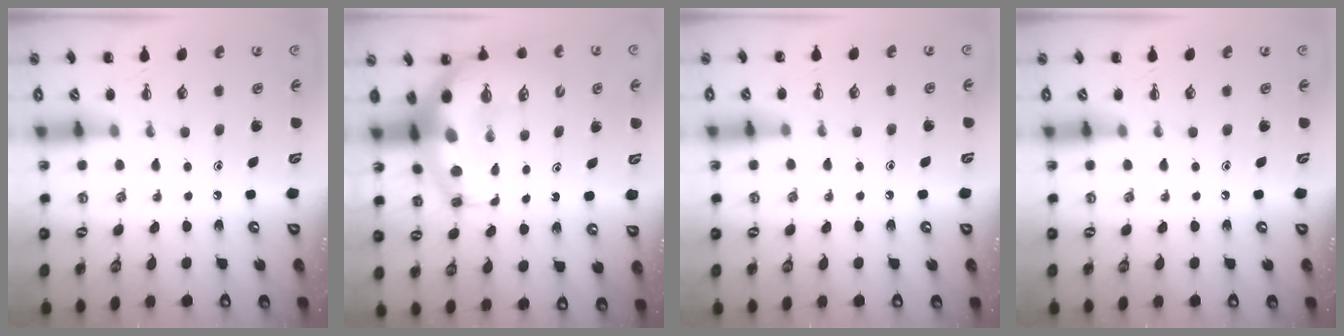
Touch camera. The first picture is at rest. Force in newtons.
{"total": 9.7, "press": 9.5, "slide": 2.2}
{"total": 6.0, "press": 5.7, "slide": 2.0}
{"total": 0.0}